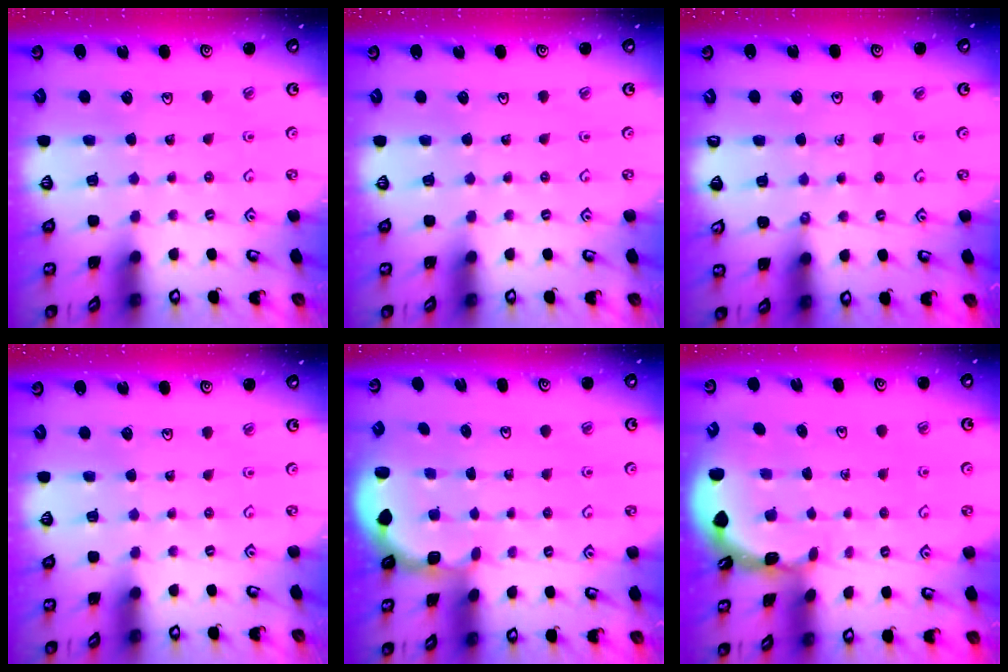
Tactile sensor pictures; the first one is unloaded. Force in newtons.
{"total": 0.0}
{"total": 1.5, "press": 1.5, "slide": 0.2}
{"total": 0.0}
{"total": 1.8, "press": 1.6, "slide": 0.7}
{"total": 1.6, "press": 1.6, "slide": 0.1}